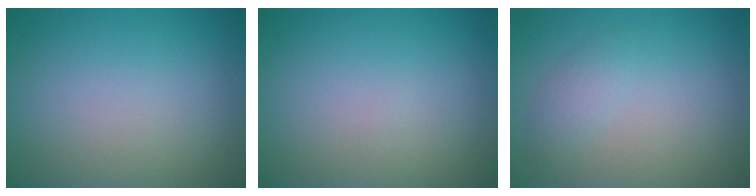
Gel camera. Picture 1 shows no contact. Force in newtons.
{"total": 0.0}
{"total": 1.4, "press": 1.4, "slide": 0.1}